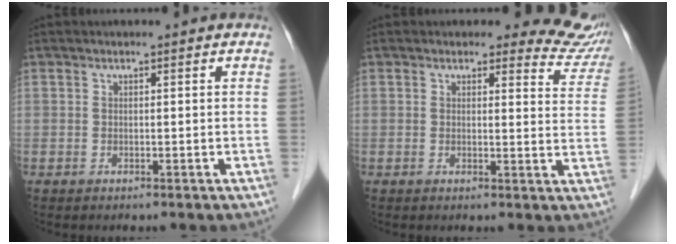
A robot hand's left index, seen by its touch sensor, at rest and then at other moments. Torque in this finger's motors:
{"motor_torque": [0.78, -0.81, 0.15, 0.00]}